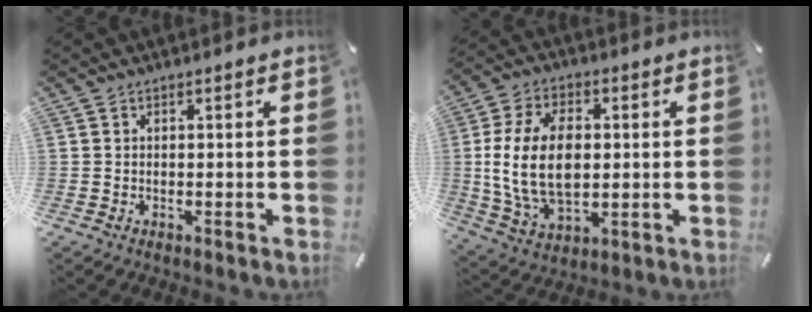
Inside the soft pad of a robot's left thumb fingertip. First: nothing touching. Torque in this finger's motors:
{"motor_torque": [0.28, 2.09, 1.72, -0.69, 0.55]}